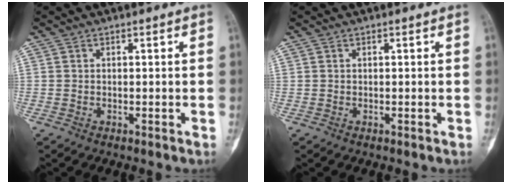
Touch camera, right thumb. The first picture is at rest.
{"total": 0.0}